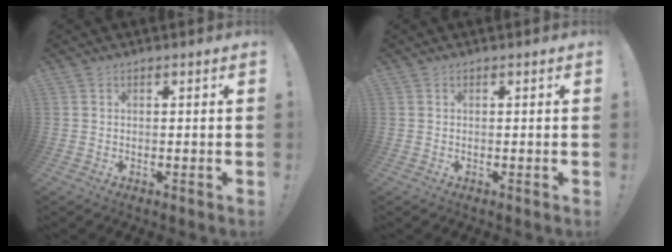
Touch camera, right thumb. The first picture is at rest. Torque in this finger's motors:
{"motor_torque": [0.00, 0.00, 0.01, -0.01, 0.05]}